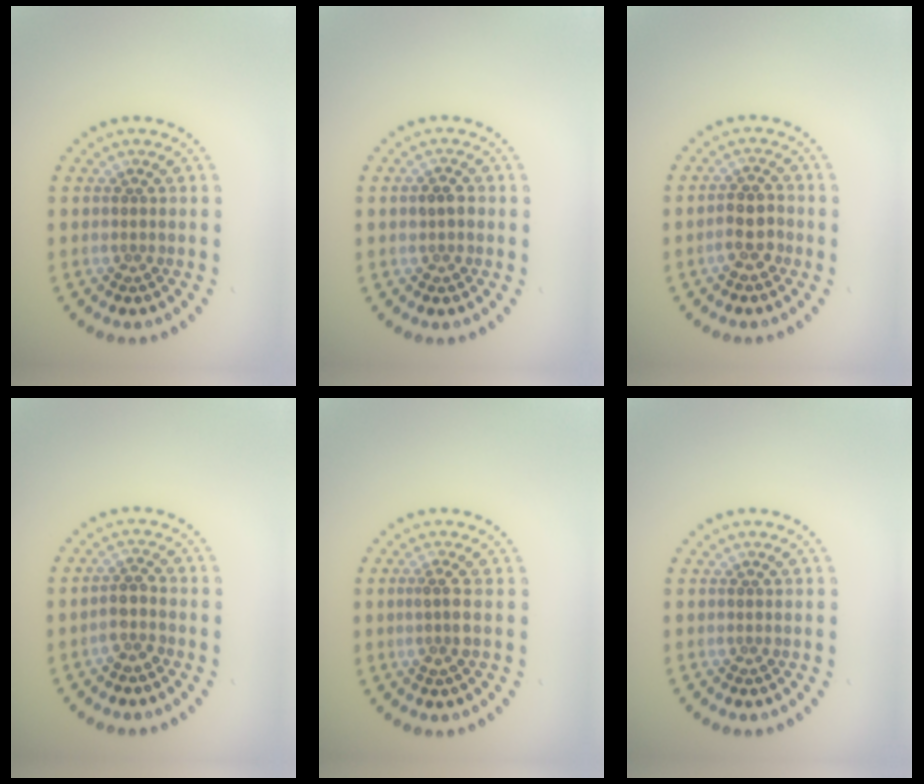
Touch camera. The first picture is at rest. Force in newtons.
{"total": 1.5, "press": 1.5, "slide": 0.3}
{"total": 2.4, "press": 2.3, "slide": 0.8}
{"total": 1.8, "press": 1.6, "slide": 0.9}
{"total": 1.4, "press": 1.2, "slide": 0.8}
{"total": 0.0}